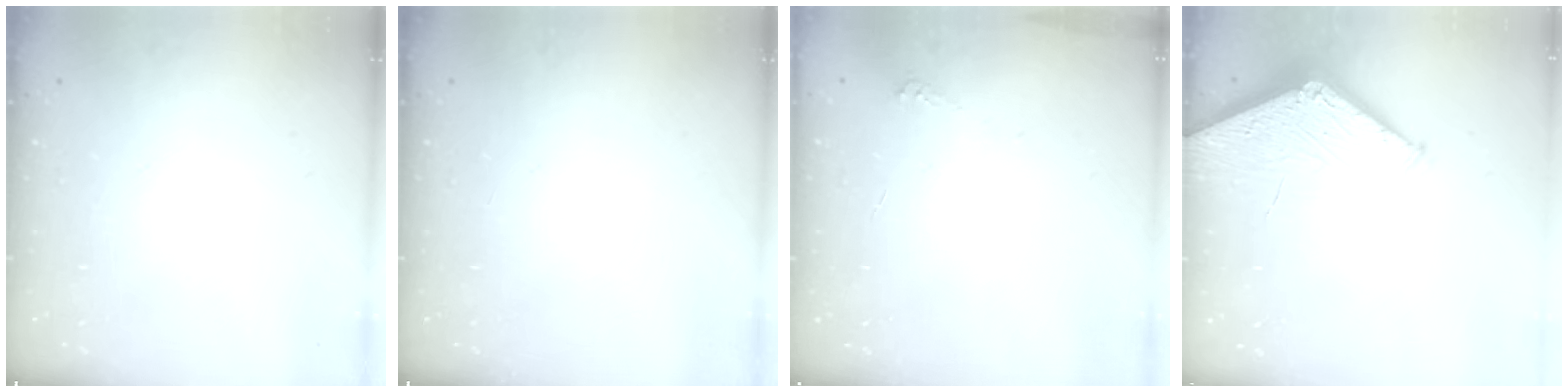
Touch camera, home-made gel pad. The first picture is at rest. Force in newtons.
{"total": 0.0}
{"total": 2.5, "press": 2.5, "slide": 0.3}
{"total": 4.2, "press": 4.2, "slide": 0.5}